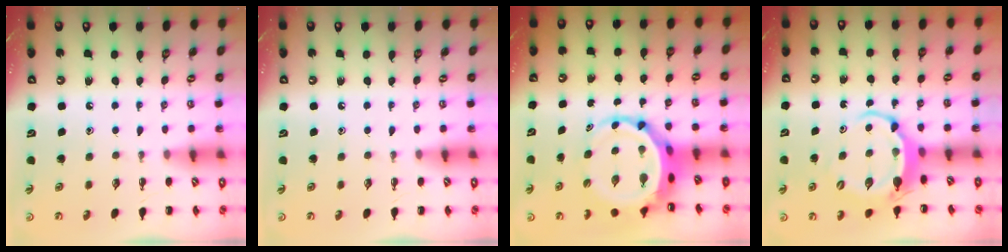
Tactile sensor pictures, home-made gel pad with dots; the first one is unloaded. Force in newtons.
{"total": 0.0}
{"total": 6.6, "press": 6.3, "slide": 2.0}
{"total": 6.3, "press": 6.2, "slide": 1.2}